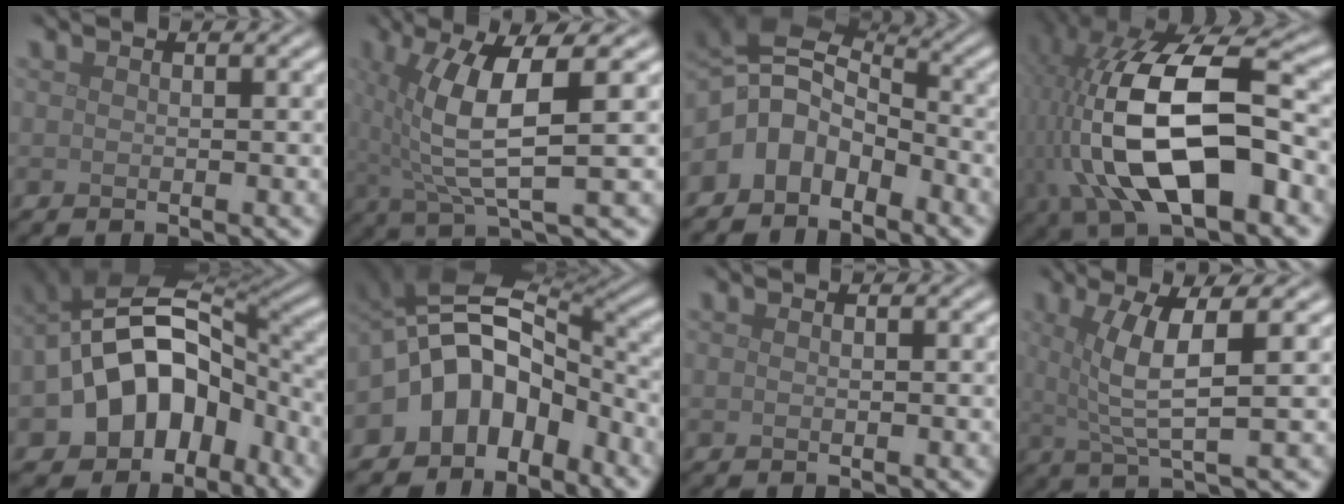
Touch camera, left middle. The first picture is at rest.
{"total": 6.9, "force": [1.3, 1.5, 6.6], "torque": [-0.126, 0.001, 0.025]}
{"total": 6.2, "force": [-3.0, 4.2, 3.5], "torque": [-0.051, 0.009, -0.075]}
{"total": 14.9, "force": [-2.4, 7.0, 13.0], "torque": [-0.253, 0.001, -0.050]}
{"total": 11.8, "force": [-4.5, 8.3, 7.1], "torque": [-0.112, -0.002, -0.090]}
{"total": 8.3, "force": [-3.7, 5.9, 4.6], "torque": [-0.054, 0.008, -0.082]}
{"total": 0.0}
{"total": 5.5, "force": [1.2, 1.1, 5.2], "torque": [-0.098, 0.002, 0.024]}